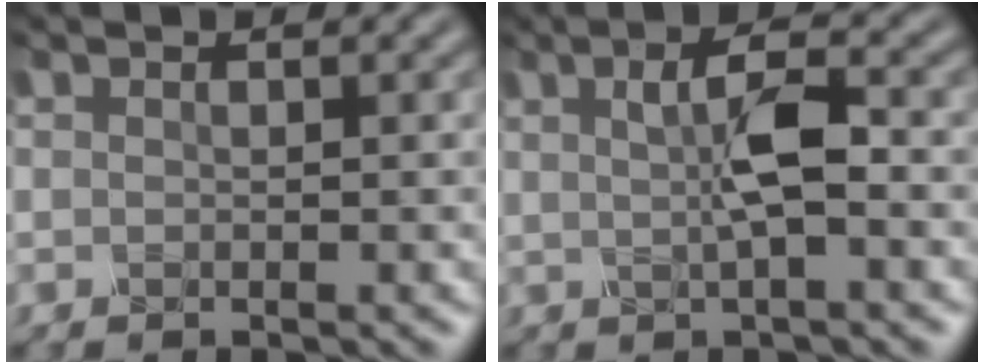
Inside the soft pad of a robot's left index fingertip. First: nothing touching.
{"total": 3.6, "force": [-0.2, 0.9, 3.5], "torque": [-0.065, 0.006, -0.005]}